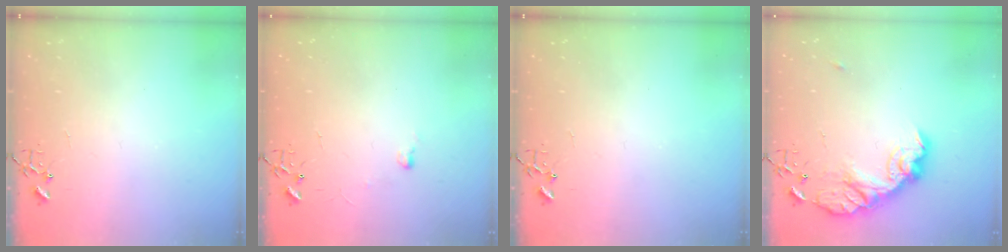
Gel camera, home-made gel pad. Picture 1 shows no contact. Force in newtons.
{"total": 4.0, "press": 4.0, "slide": 0.6}
{"total": 0.0}
{"total": 15.7, "press": 15.7, "slide": 1.0}